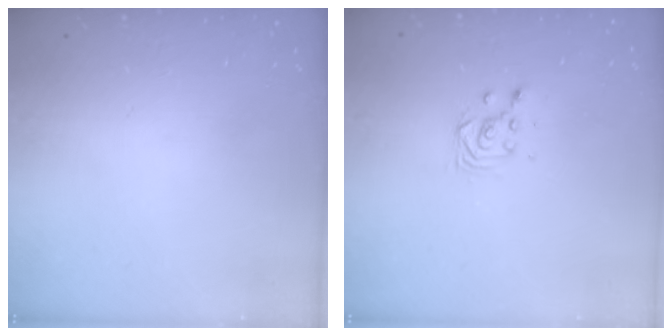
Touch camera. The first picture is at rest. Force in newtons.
{"total": 3.9, "press": 3.9, "slide": 0.2}